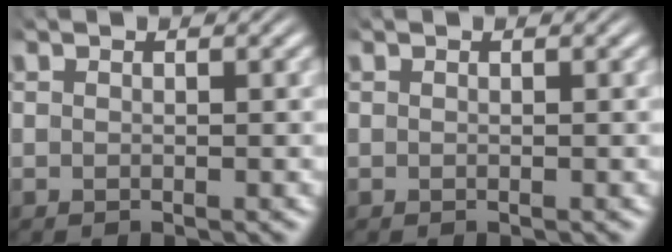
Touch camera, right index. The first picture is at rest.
{"total": 0.0}